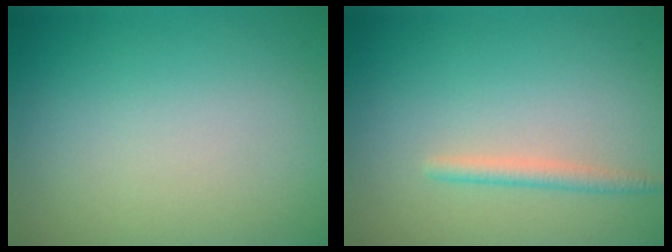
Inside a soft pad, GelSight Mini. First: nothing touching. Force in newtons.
{"total": 1.4, "press": 1.4, "slide": 0.2}